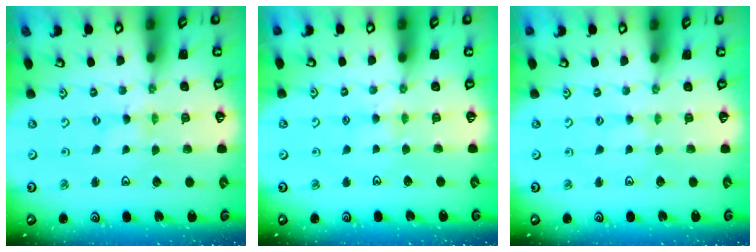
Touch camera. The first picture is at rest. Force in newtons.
{"total": 3.9, "press": 3.8, "slide": 0.7}
{"total": 0.9, "press": 0.9, "slide": 0.2}